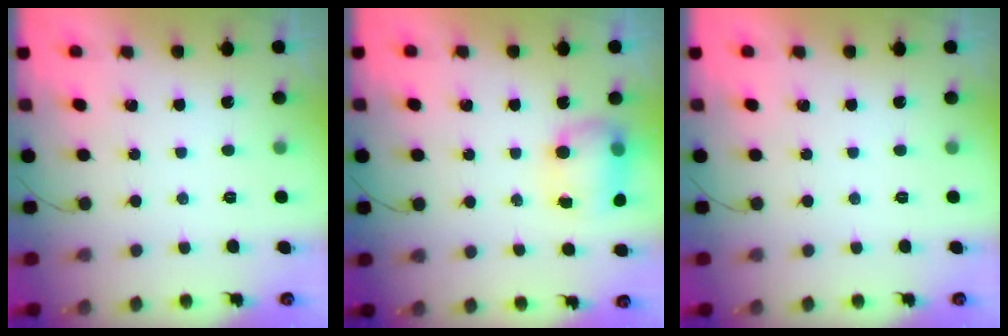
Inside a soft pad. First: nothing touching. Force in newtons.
{"total": 8.0, "press": 8.0, "slide": 0.6}
{"total": 0.0}